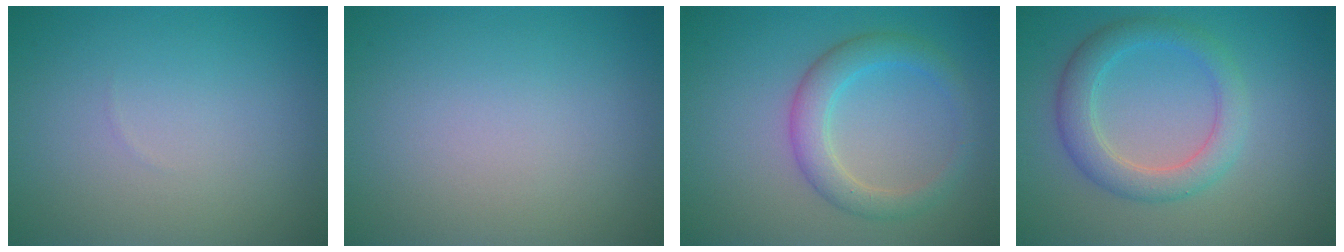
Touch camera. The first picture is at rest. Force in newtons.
{"total": 0.0}
{"total": 3.4, "press": 3.4, "slide": 0.2}
{"total": 3.7, "press": 3.7, "slide": 0.3}